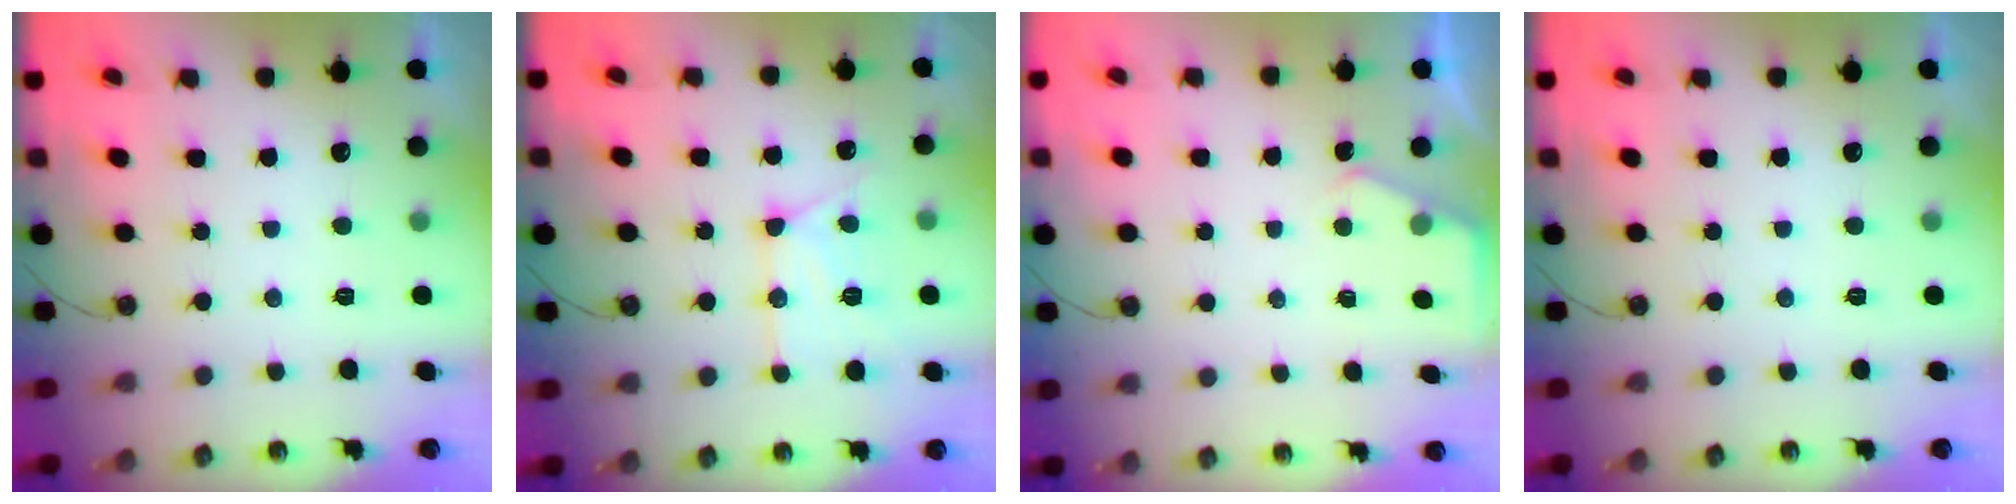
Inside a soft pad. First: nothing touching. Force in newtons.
{"total": 13.4, "press": 13.3, "slide": 1.2}
{"total": 2.1, "press": 2.1, "slide": 0.4}
{"total": 0.0}